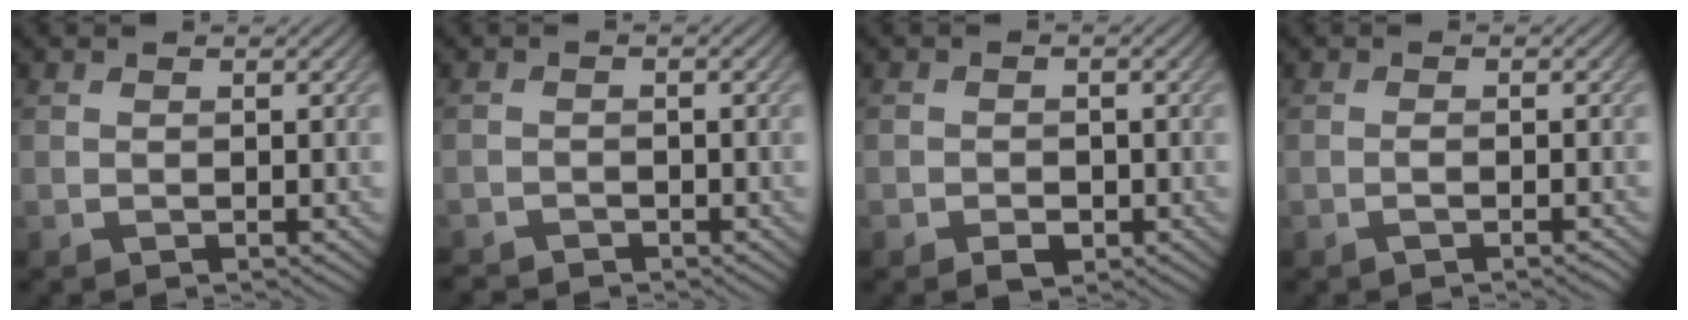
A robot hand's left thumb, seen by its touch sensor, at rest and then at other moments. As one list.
[{"total": 1.6, "force": [-1.5, 0.6, 0.1], "torque": [-0.001, -0.001, -0.032]}, {"total": 2.1, "force": [-1.1, 1.5, 1.0], "torque": [-0.014, -0.004, -0.021]}, {"total": 1.3, "force": [-0.8, 0.1, 1.0], "torque": [-0.020, 0.004, -0.017]}]